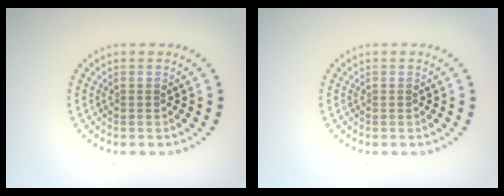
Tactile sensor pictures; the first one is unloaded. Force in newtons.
{"total": 0.0}